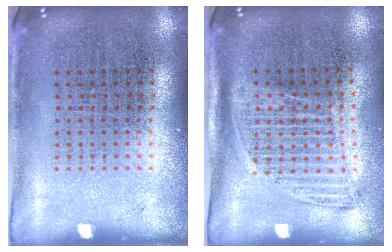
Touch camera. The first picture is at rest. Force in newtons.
{"total": 1.3, "press": 1.1, "slide": 0.7}